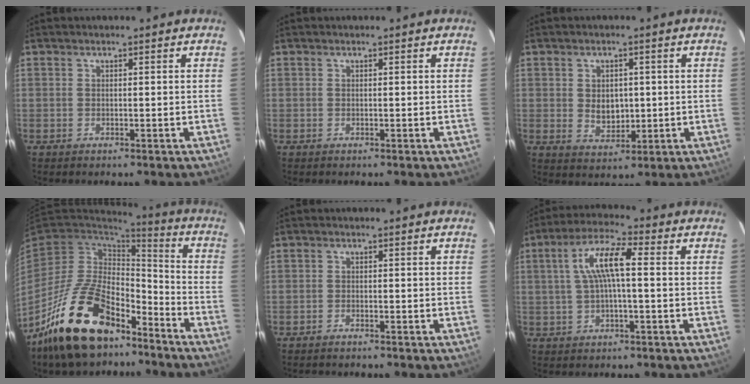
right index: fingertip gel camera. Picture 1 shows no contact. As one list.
[{"total": 0.0}, {"total": 5.1, "force": [0.2, 3.9, 3.3], "torque": [-0.055, -0.003, 0.012]}, {"total": 21.6, "force": [-14.7, 10.2, 12.1], "torque": [-0.247, 0.005, -0.243]}, {"total": 1.5, "force": [-1.5, 0.3, 0.2], "torque": [-0.018, 0.000, -0.027]}, {"total": 7.9, "force": [0.6, 1.6, 7.7], "torque": [-0.152, 0.017, 0.014]}]